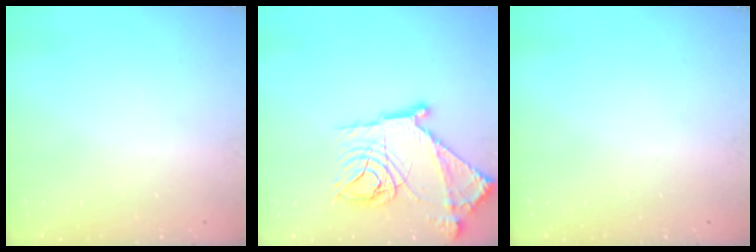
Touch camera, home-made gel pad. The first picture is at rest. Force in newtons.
{"total": 22.2, "press": 22.1, "slide": 2.3}
{"total": 0.0}